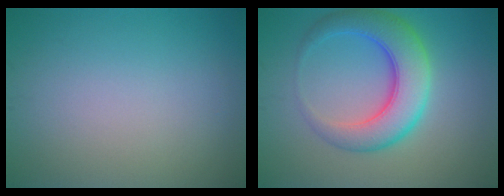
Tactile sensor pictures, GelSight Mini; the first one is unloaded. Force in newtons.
{"total": 6.6, "press": 6.6, "slide": 0.2}